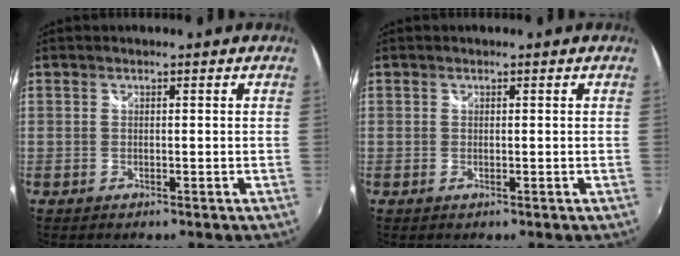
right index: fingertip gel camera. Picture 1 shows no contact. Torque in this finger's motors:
{"motor_torque": [0.00, 0.18, -0.06, 0.00]}